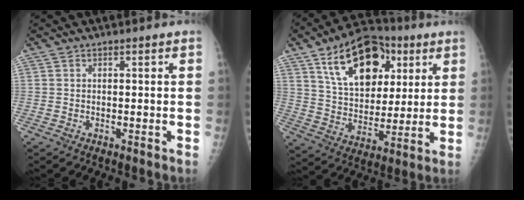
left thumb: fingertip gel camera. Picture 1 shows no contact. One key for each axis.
{"total": 20.0, "fx": 8.7, "fy": 12.3, "fz": 13.1, "tx": -0.170, "ty": -0.023, "tz": 0.146}